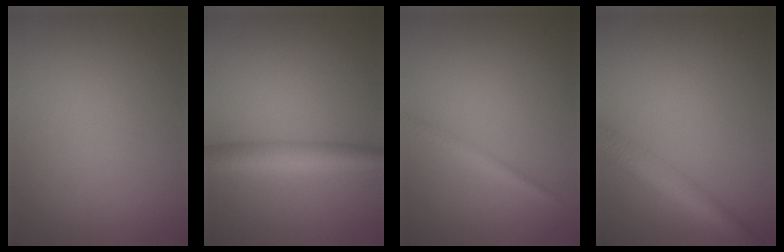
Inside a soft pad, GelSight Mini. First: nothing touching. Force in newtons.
{"total": 3.9, "press": 3.9, "slide": 0.0}
{"total": 1.4, "press": 1.4, "slide": 0.0}
{"total": 4.4, "press": 4.4, "slide": 0.1}